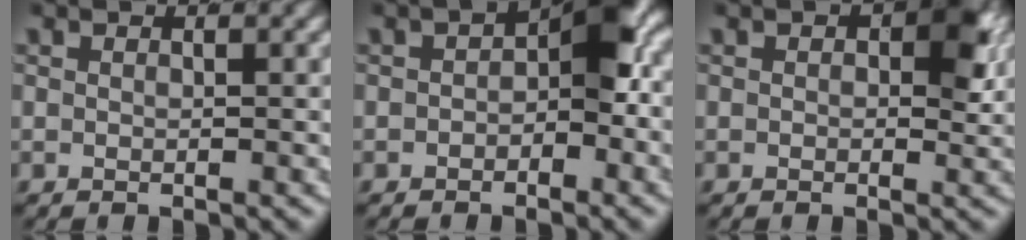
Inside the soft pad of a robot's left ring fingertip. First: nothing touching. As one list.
[{"total": 4.1, "force": [-0.6, 1.8, 3.7], "torque": [-0.046, -0.005, -0.006]}, {"total": 3.0, "force": [0.4, 1.3, 2.7], "torque": [-0.033, -0.005, 0.007]}]